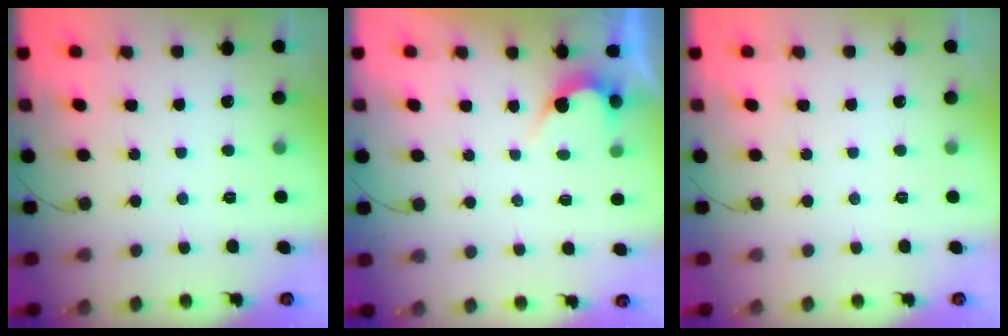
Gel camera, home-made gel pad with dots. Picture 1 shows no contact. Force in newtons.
{"total": 2.7, "press": 2.7, "slide": 0.2}
{"total": 0.0}